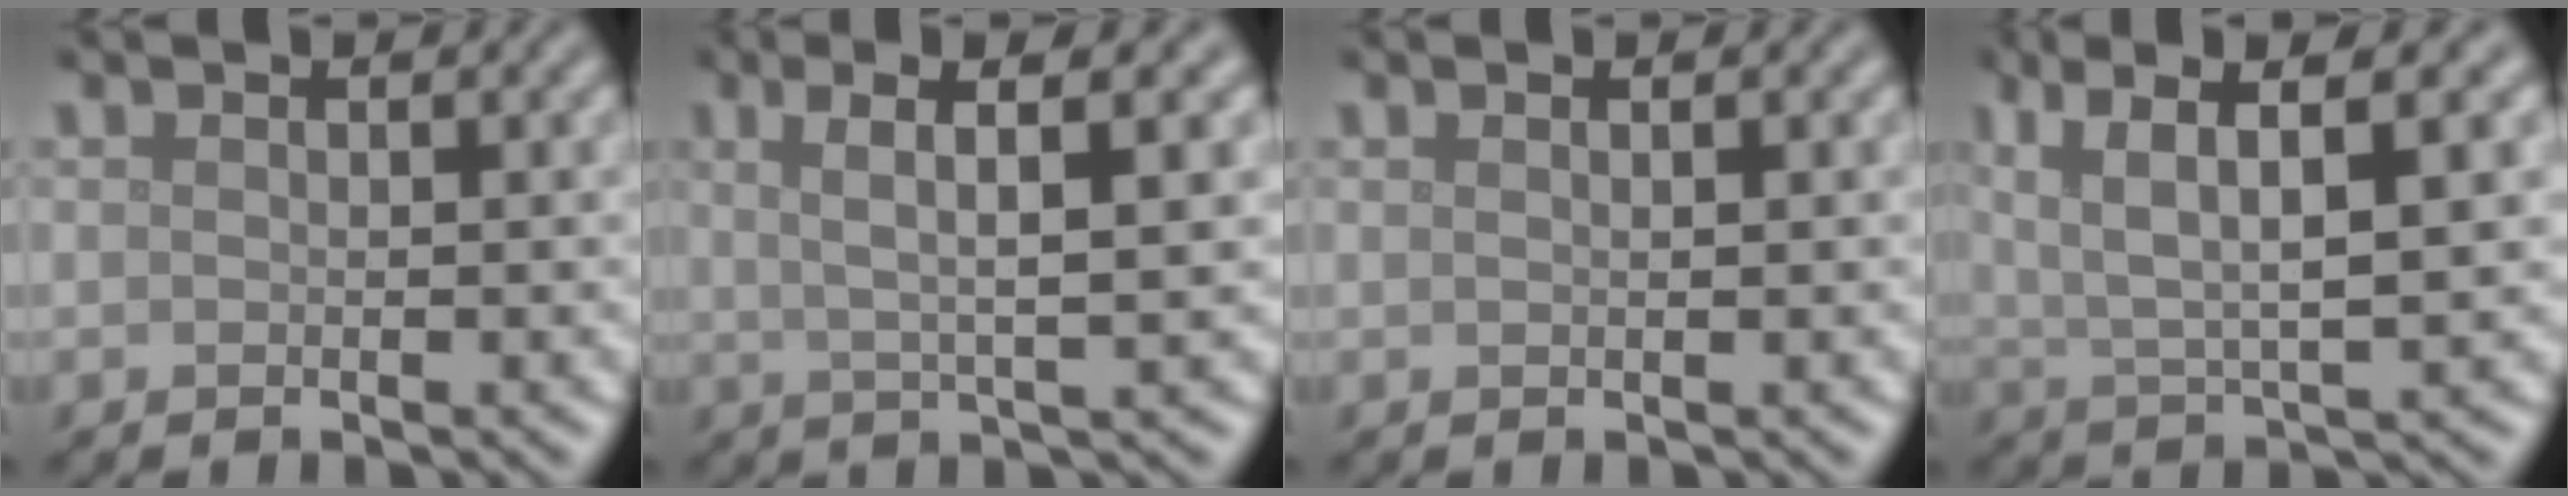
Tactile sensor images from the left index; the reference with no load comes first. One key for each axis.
{"total": 5.6, "fx": 2.4, "fy": 1.0, "fz": 4.9, "tx": -0.079, "ty": 0.012, "tz": 0.039}
{"total": 1.1, "fx": 0.6, "fy": 0.5, "fz": 0.8, "tx": -0.003, "ty": -0.003, "tz": -0.001}
{"total": 7.5, "fx": 3.3, "fy": 1.8, "fz": 6.5, "tx": -0.118, "ty": 0.012, "tz": 0.063}